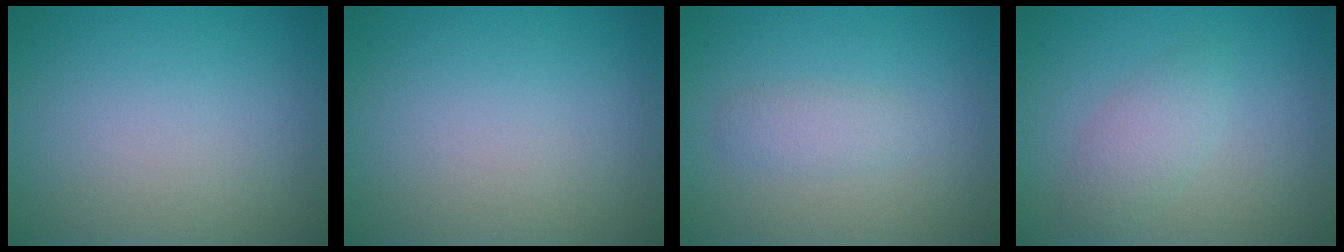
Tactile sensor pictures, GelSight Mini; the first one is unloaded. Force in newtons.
{"total": 0.0}
{"total": 1.5, "press": 1.5, "slide": 0.0}
{"total": 2.3, "press": 2.3, "slide": 0.1}